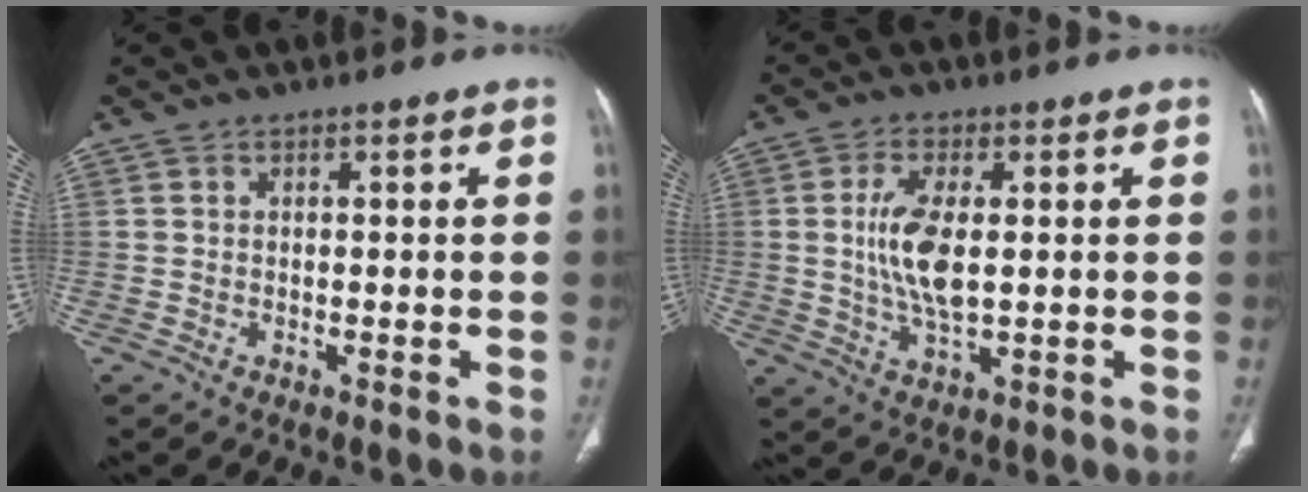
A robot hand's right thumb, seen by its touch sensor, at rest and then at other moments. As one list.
[{"total": 8.9, "force": [0.8, 3.8, 8.0], "torque": [-0.169, -0.011, 0.019]}]